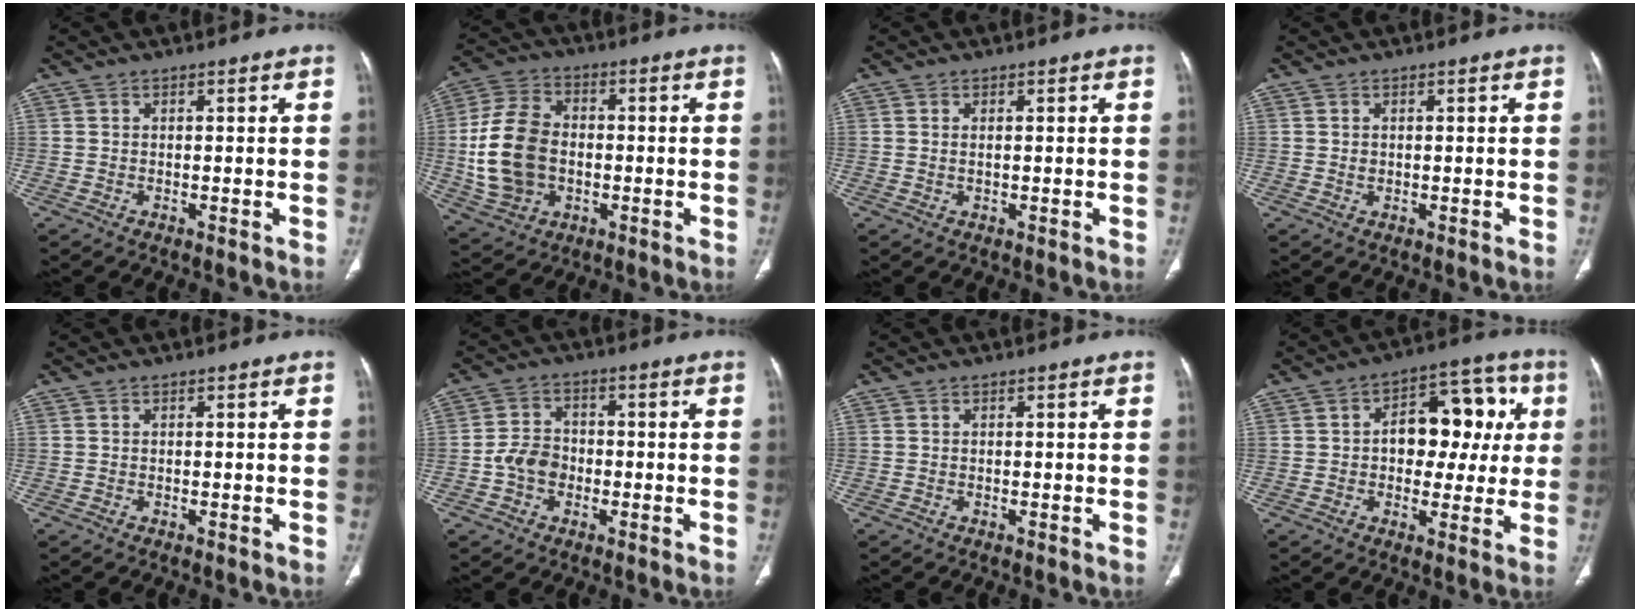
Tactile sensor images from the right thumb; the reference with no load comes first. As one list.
[{"total": 14.8, "force": [-1.1, 10.7, 10.1], "torque": [-0.190, 0.017, -0.014]}, {"total": 0.7, "force": [0.2, 0.2, 0.7], "torque": [-0.020, 0.001, 0.006]}, {"total": 0.7, "force": [0.1, 0.5, 0.4], "torque": [-0.009, -0.001, 0.005]}, {"total": 0.0}, {"total": 5.8, "force": [-1.5, 4.7, 3.2], "torque": [-0.043, 0.020, -0.036]}, {"total": 0.0}, {"total": 14.5, "force": [1.8, 9.4, 10.9], "torque": [-0.088, 0.033, 0.022]}]